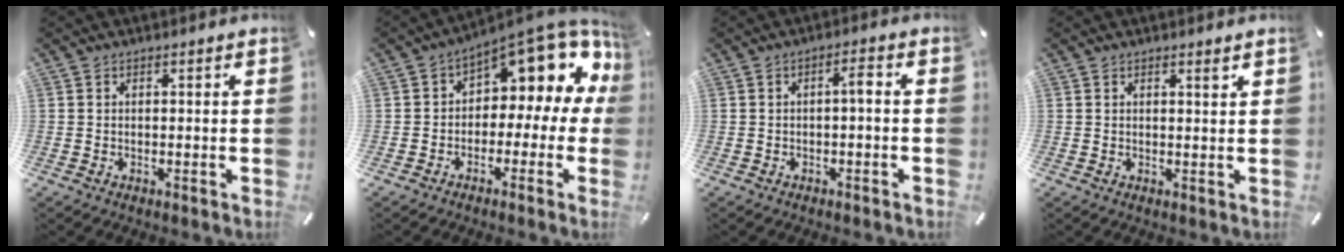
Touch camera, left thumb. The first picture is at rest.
{"total": 10.6, "force": [6.5, 5.2, 6.5], "torque": [-0.097, -0.058, 0.109]}
{"total": 3.1, "force": [-0.4, 0.9, 2.9], "torque": [-0.055, 0.011, -0.012]}
{"total": 1.3, "force": [1.0, 0.1, 0.8], "torque": [-0.017, -0.002, 0.018]}